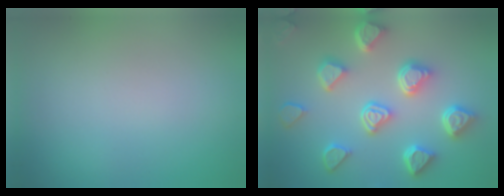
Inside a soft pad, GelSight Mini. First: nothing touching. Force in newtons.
{"total": 7.0, "press": 5.8, "slide": 4.0}